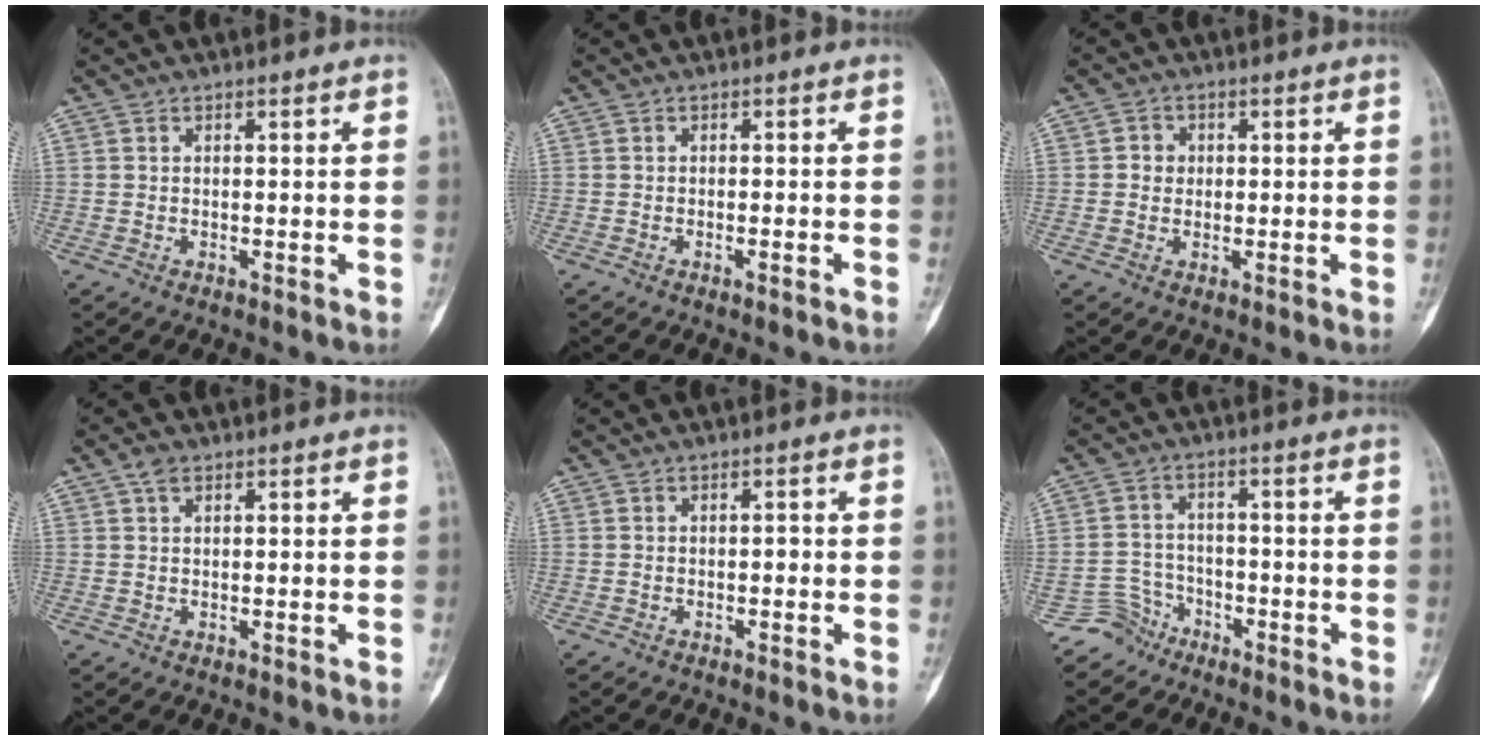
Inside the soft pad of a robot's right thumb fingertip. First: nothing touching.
{"total": 1.0, "force": [-0.7, 0.0, 0.8], "torque": [-0.017, 0.003, -0.009]}
{"total": 2.5, "force": [0.2, 2.4, 0.8], "torque": [0.008, 0.006, -0.001]}
{"total": 1.9, "force": [1.1, 1.0, 1.2], "torque": [-0.020, 0.003, 0.019]}
{"total": 1.1, "force": [-0.2, 0.6, 0.8], "torque": [-0.007, 0.003, -0.007]}
{"total": 4.5, "force": [-3.5, 2.6, -1.3], "torque": [0.042, 0.033, -0.073]}